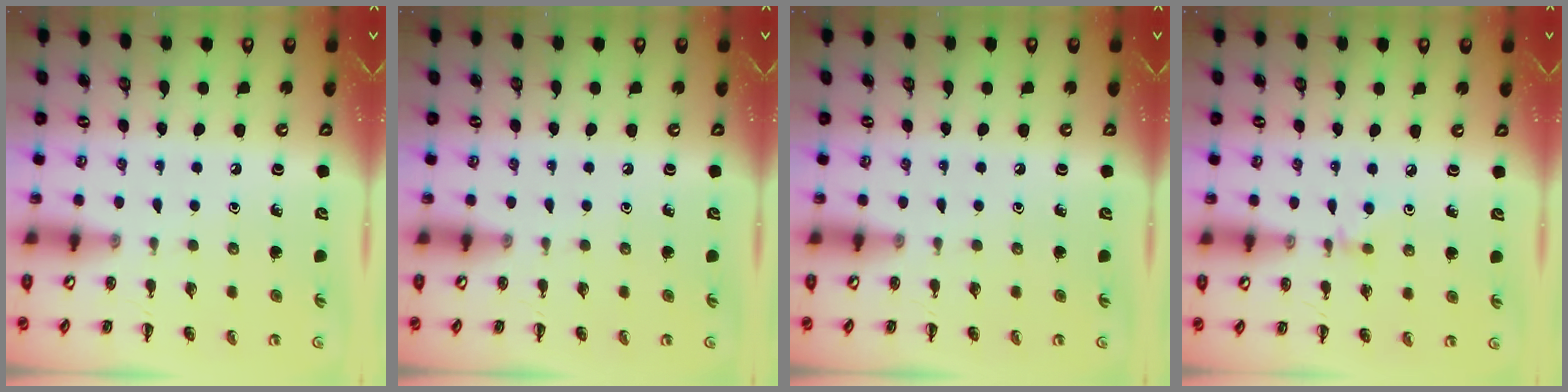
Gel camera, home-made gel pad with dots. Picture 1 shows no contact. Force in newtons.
{"total": 0.0}
{"total": 0.0}
{"total": 2.9, "press": 2.8, "slide": 0.9}